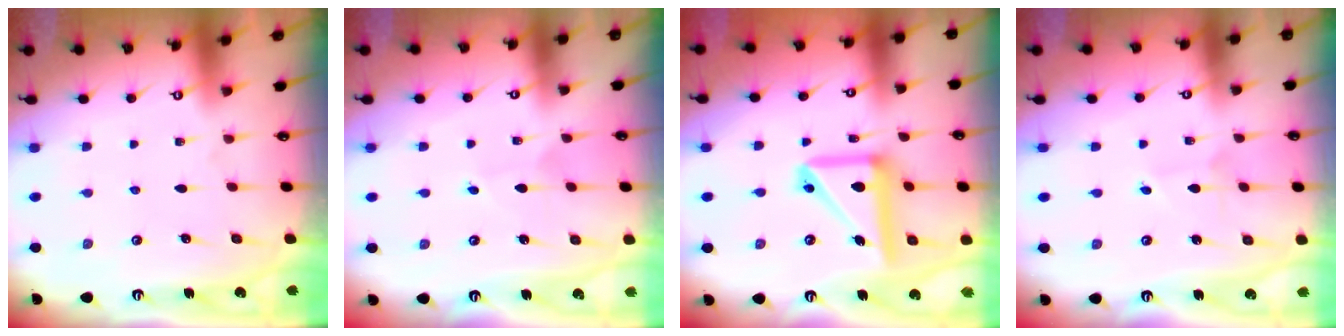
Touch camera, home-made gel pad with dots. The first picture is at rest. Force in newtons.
{"total": 3.0, "press": 3.0, "slide": 0.2}
{"total": 14.2, "press": 14.0, "slide": 2.0}
{"total": 2.2, "press": 2.1, "slide": 0.3}